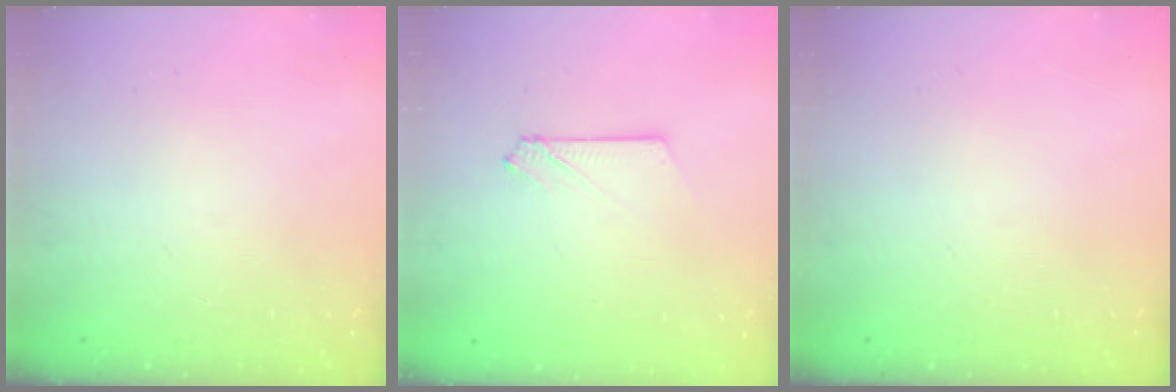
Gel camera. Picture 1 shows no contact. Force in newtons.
{"total": 2.6, "press": 2.6, "slide": 0.3}
{"total": 0.0}